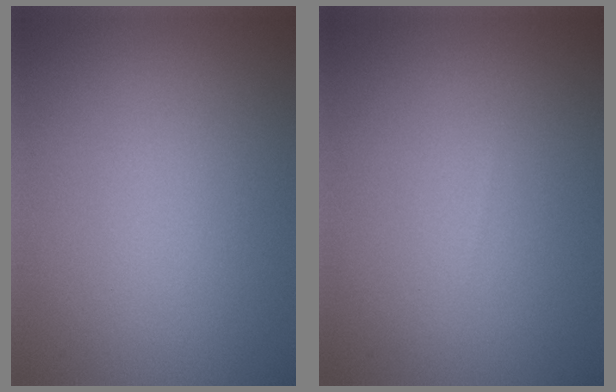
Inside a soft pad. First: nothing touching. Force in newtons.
{"total": 0.0}